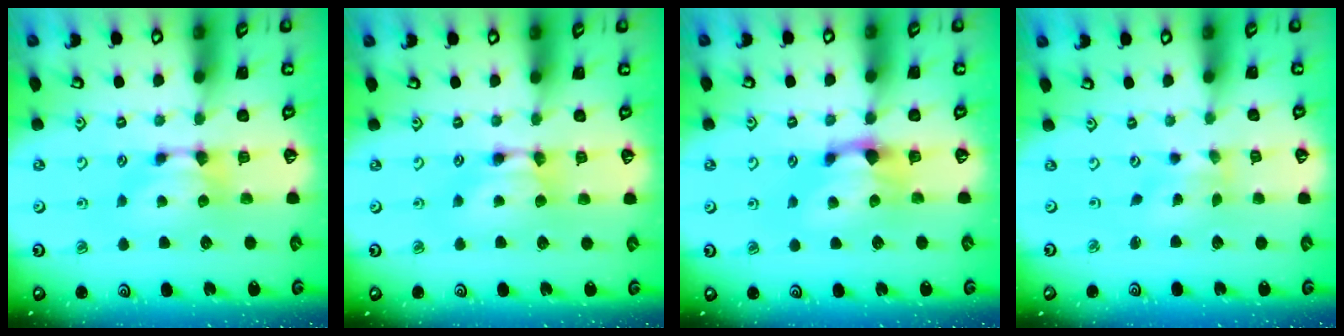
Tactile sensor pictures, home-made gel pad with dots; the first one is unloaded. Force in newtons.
{"total": 1.8, "press": 1.8, "slide": 0.1}
{"total": 1.4, "press": 0.7, "slide": 1.1}
{"total": 2.6, "press": 2.5, "slide": 0.9}